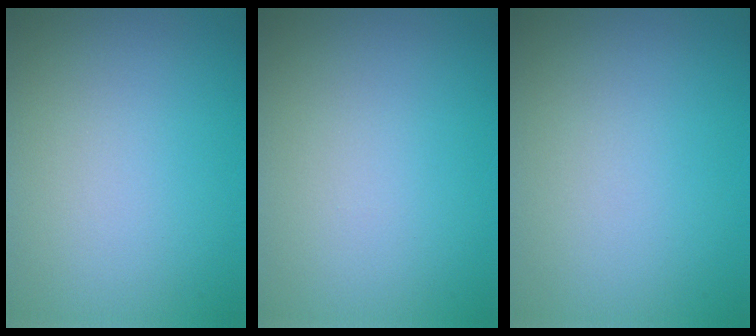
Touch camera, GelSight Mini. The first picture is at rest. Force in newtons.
{"total": 0.0}
{"total": 0.0}